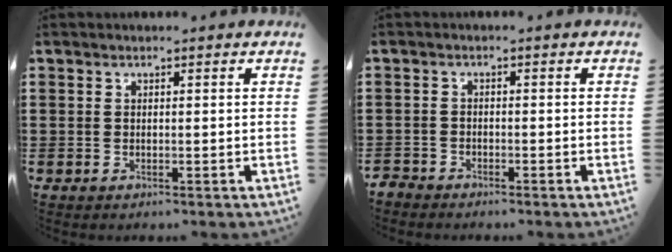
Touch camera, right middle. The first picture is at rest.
{"total": 2.2, "force": [-2.1, 0.6, -0.2], "torque": [-0.010, -0.002, -0.050]}